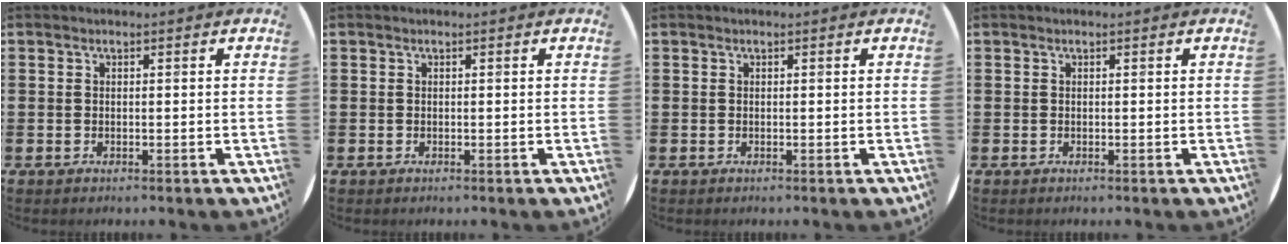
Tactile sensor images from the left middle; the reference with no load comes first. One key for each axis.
{"total": 0.0}
{"total": 0.0}
{"total": 0.0}